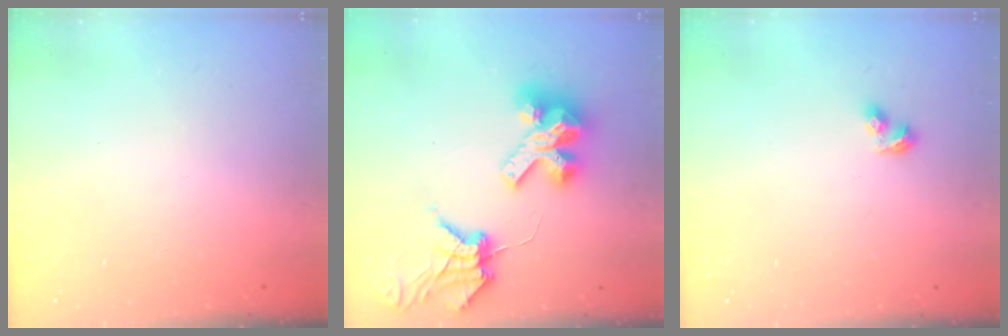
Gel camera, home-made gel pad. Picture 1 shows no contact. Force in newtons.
{"total": 11.8, "press": 11.7, "slide": 1.3}
{"total": 3.4, "press": 3.3, "slide": 1.0}